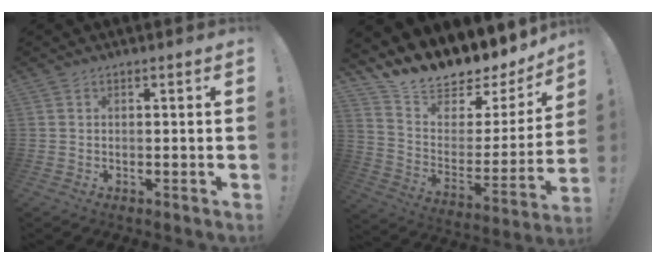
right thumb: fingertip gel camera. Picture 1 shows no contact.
{"total": 12.6, "force": [11.5, 3.9, 3.3], "torque": [-0.062, -0.114, 0.202]}